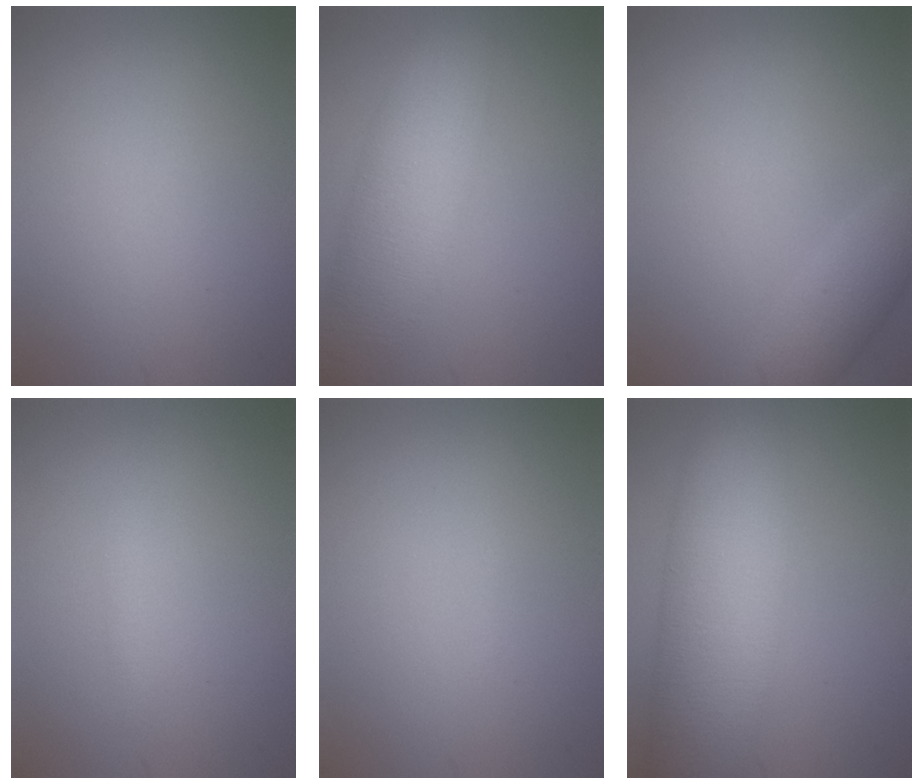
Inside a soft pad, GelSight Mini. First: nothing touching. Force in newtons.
{"total": 8.2, "press": 8.2, "slide": 0.5}
{"total": 3.0, "press": 3.0, "slide": 0.2}
{"total": 1.0, "press": 1.0, "slide": 0.1}
{"total": 0.0}
{"total": 10.4, "press": 10.4, "slide": 0.5}